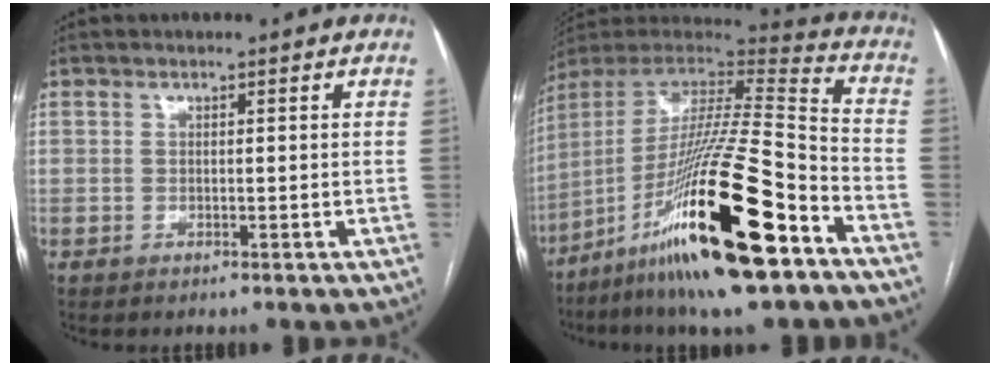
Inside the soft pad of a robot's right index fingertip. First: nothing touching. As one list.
[{"total": 28.6, "force": [-14.3, 3.3, 24.5], "torque": [-0.446, -0.046, -0.252]}]